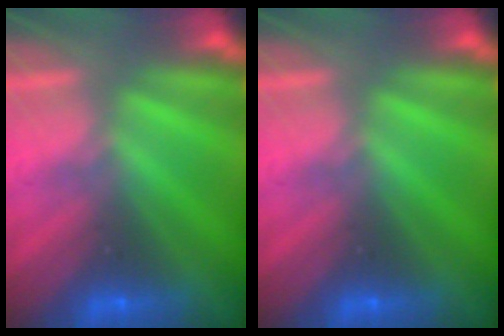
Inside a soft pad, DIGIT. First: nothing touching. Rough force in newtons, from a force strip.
{"total": 0.0}